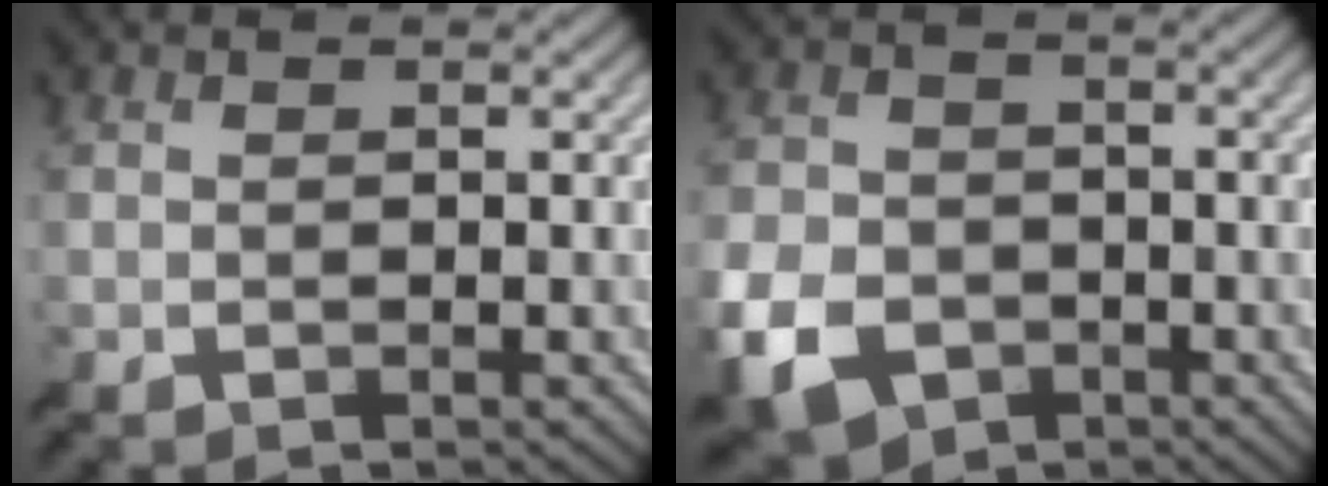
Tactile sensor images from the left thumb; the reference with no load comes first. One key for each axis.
{"total": 8.5, "fx": -4.2, "fy": 5.8, "fz": 4.5, "tx": -0.120, "ty": -0.021, "tz": -0.085}